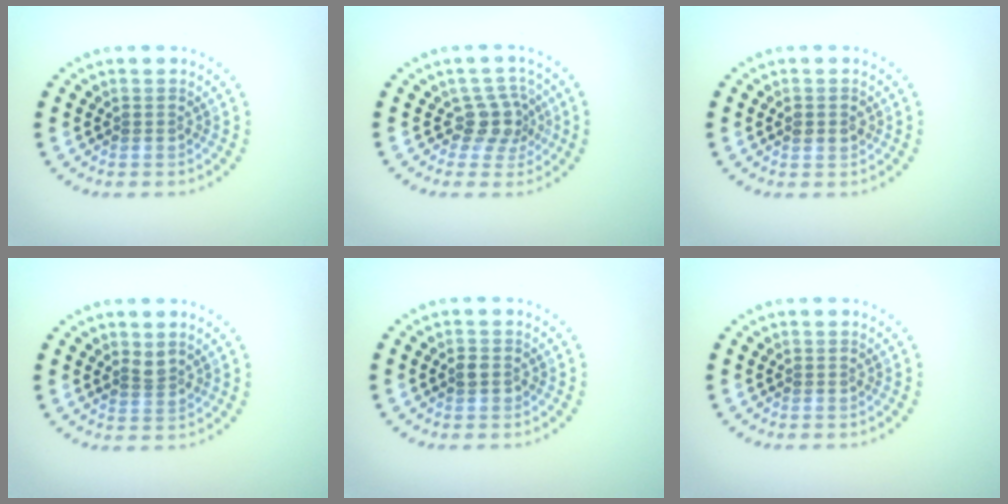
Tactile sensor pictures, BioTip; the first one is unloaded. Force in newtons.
{"total": 2.7, "press": 2.0, "slide": 1.8}
{"total": 1.0, "press": 1.0, "slide": 0.3}
{"total": 1.4, "press": 1.1, "slide": 0.9}
{"total": 1.0, "press": 1.0, "slide": 0.3}
{"total": 0.0}